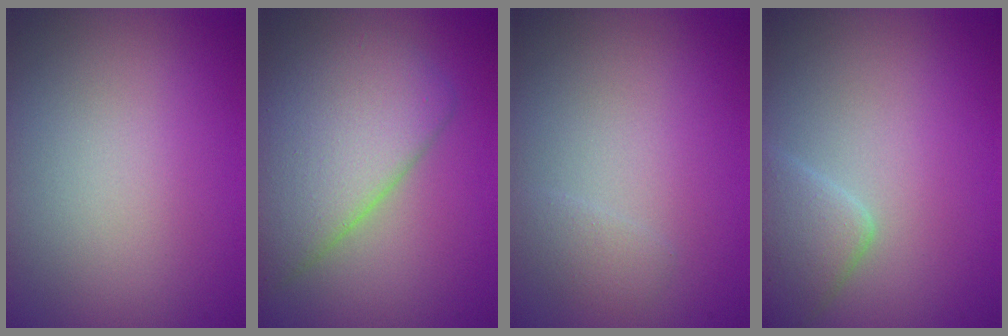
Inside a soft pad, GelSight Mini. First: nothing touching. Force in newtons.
{"total": 6.6, "press": 6.6, "slide": 0.1}
{"total": 0.9, "press": 0.9, "slide": 0.0}
{"total": 2.9, "press": 2.9, "slide": 0.2}